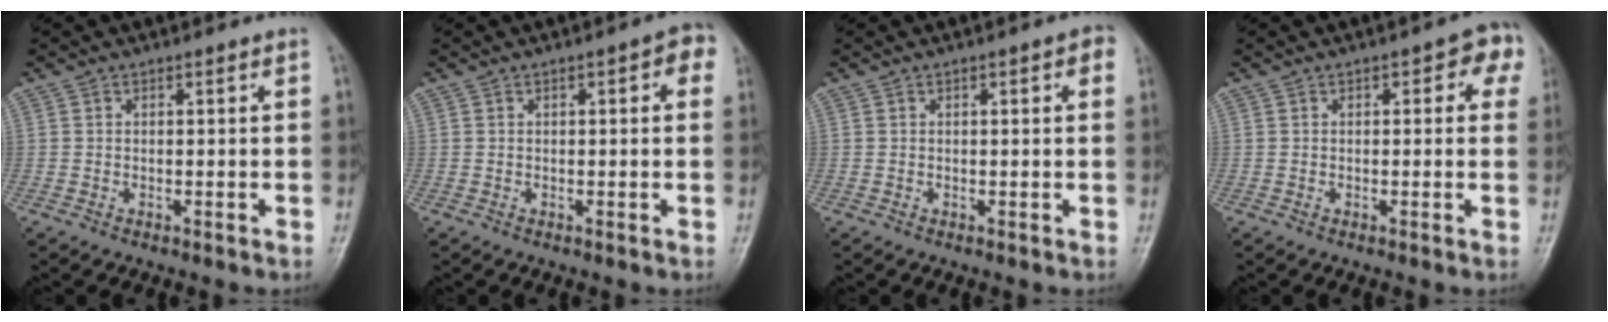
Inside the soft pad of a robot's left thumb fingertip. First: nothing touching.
{"total": 4.0, "force": [1.2, 1.6, 3.5], "torque": [-0.030, 0.010, 0.006]}
{"total": 2.6, "force": [0.9, 0.9, 2.3], "torque": [-0.024, 0.005, 0.007]}
{"total": 5.5, "force": [1.7, 2.7, 4.4], "torque": [-0.016, 0.006, 0.007]}